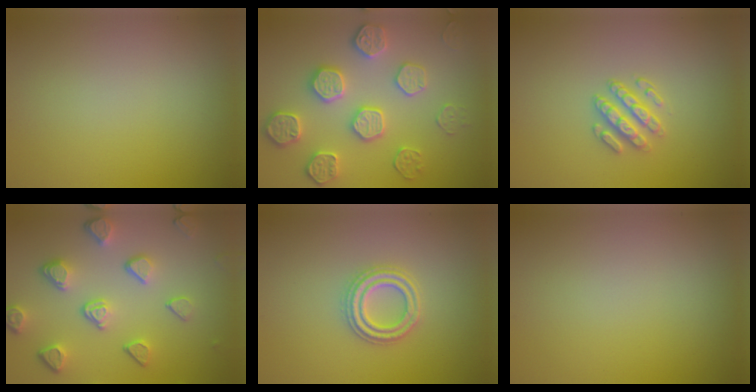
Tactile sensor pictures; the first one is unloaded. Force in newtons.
{"total": 4.5, "press": 4.3, "slide": 1.2}
{"total": 2.8, "press": 2.4, "slide": 1.5}
{"total": 5.1, "press": 3.8, "slide": 3.3}
{"total": 2.7, "press": 2.7, "slide": 0.5}
{"total": 0.0}